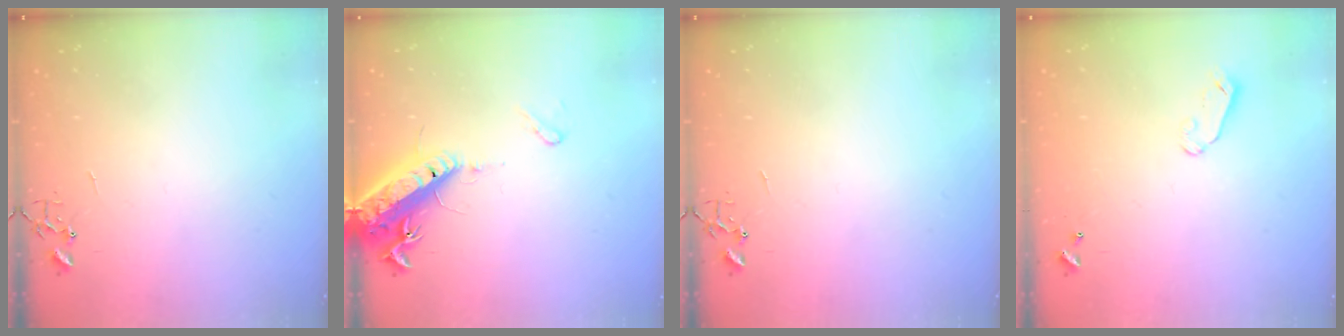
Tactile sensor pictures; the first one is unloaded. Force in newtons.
{"total": 16.9, "press": 16.5, "slide": 3.9}
{"total": 0.0}
{"total": 4.1, "press": 4.0, "slide": 0.4}